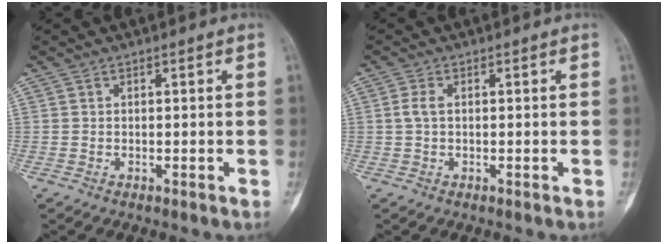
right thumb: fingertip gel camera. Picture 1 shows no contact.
{"total": 2.0, "force": [0.2, 1.1, 1.7], "torque": [-0.041, 0.003, 0.002]}